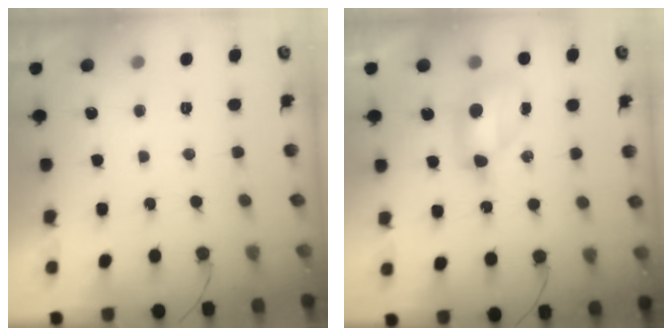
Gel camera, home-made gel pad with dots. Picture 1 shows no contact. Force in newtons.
{"total": 9.4, "press": 9.4, "slide": 1.2}